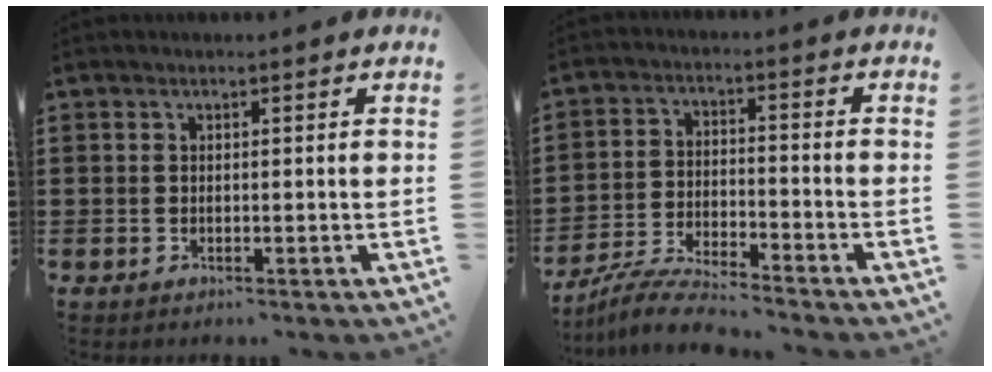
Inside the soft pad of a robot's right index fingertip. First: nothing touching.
{"total": 6.1, "force": [-5.9, 0.2, 1.5], "torque": [-0.043, -0.003, -0.118]}